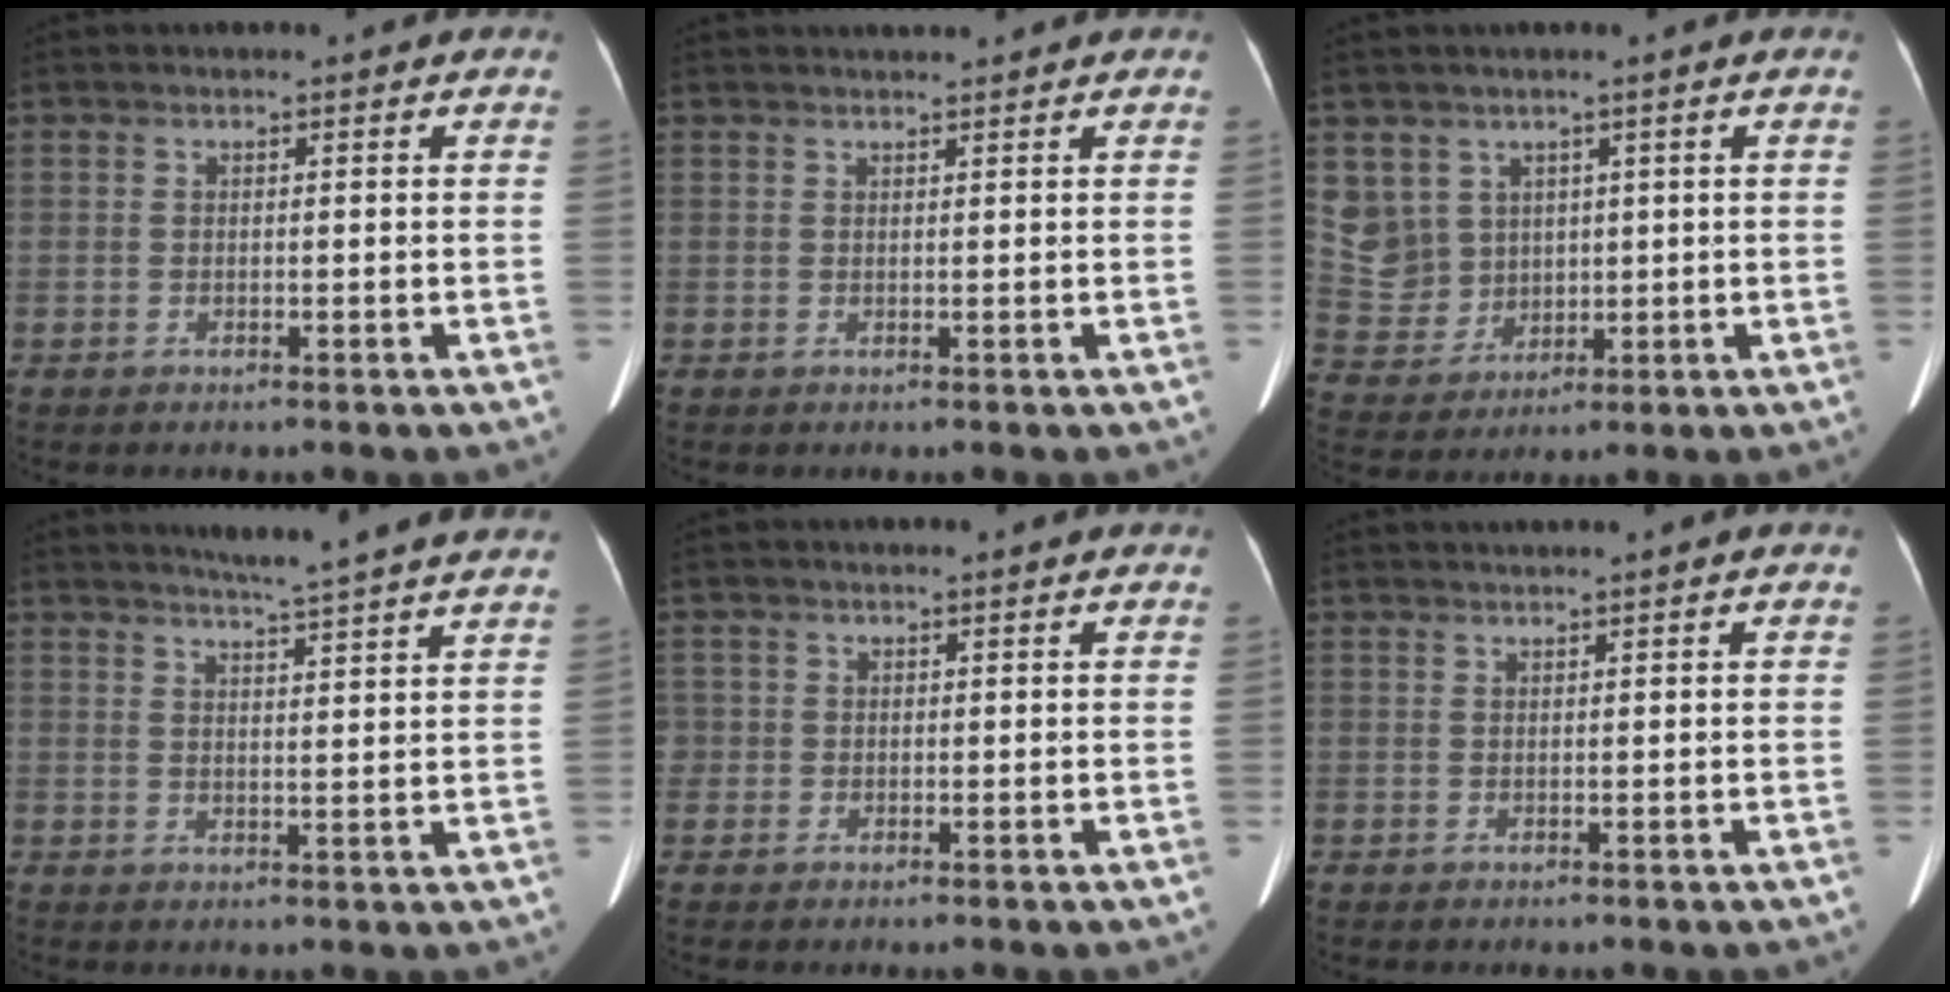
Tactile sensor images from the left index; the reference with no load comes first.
{"total": 1.9, "force": [1.8, -0.2, 0.4], "torque": [-0.004, 0.018, 0.034]}
{"total": 8.0, "force": [3.4, 7.2, 0.4], "torque": [-0.018, 0.008, 0.085]}
{"total": 11.5, "force": [10.3, -1.3, 5.0], "torque": [-0.074, -0.011, 0.119]}
{"total": 1.6, "force": [-0.2, 1.6, -0.1], "torque": [0.017, -0.002, -0.007]}
{"total": 0.9, "force": [0.6, -0.3, 0.5], "torque": [-0.015, 0.006, 0.019]}